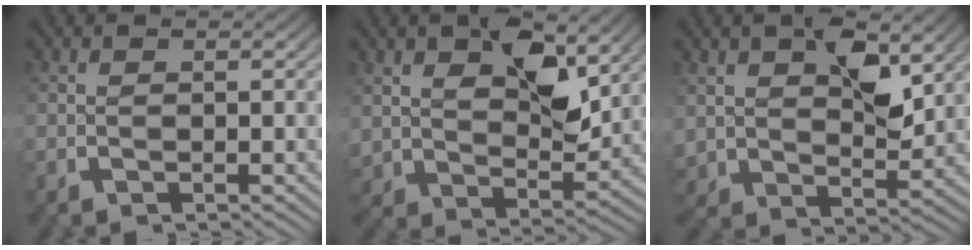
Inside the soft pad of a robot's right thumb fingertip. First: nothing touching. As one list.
[{"total": 5.8, "force": [2.4, 3.1, 4.3], "torque": [-0.076, -0.015, 0.052]}, {"total": 4.7, "force": [2.0, 2.7, 3.3], "torque": [-0.060, -0.011, 0.046]}]